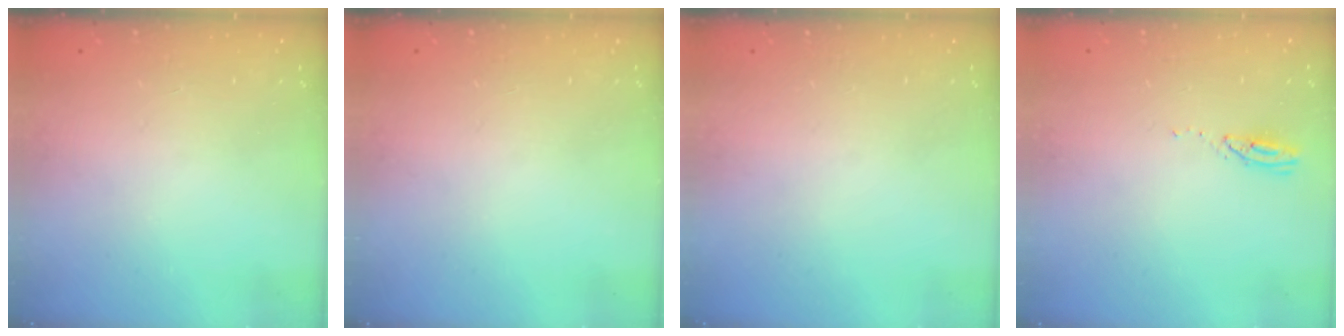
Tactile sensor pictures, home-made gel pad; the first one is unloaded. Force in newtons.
{"total": 0.0}
{"total": 0.0}
{"total": 2.9, "press": 2.9, "slide": 0.2}